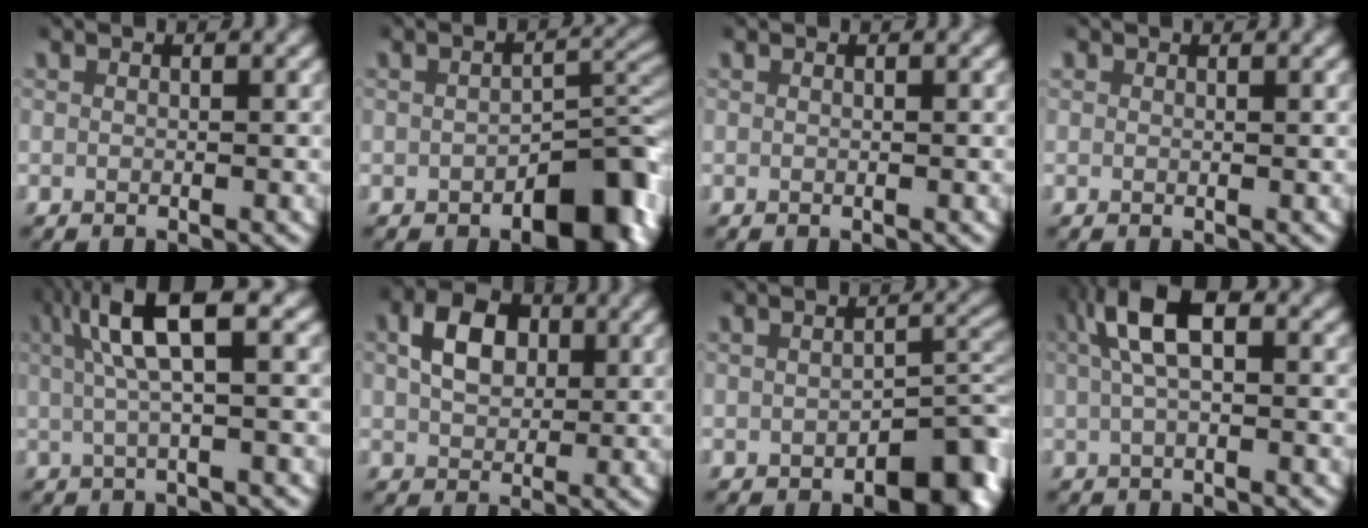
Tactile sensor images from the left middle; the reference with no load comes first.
{"total": 6.7, "force": [-3.1, 3.3, 4.9], "torque": [-0.045, 0.001, -0.044]}
{"total": 0.0}
{"total": 0.7, "force": [0.3, 0.6, 0.2], "torque": [-0.008, -0.001, 0.003]}
{"total": 6.8, "force": [2.3, 2.1, 6.0], "torque": [-0.108, 0.024, 0.025]}
{"total": 5.1, "force": [1.3, 3.7, 3.3], "torque": [-0.051, 0.006, 0.022]}
{"total": 5.1, "force": [-2.2, 2.5, 3.9], "torque": [-0.032, 0.002, -0.033]}
{"total": 6.1, "force": [1.5, 3.0, 5.1], "torque": [-0.103, 0.013, 0.017]}